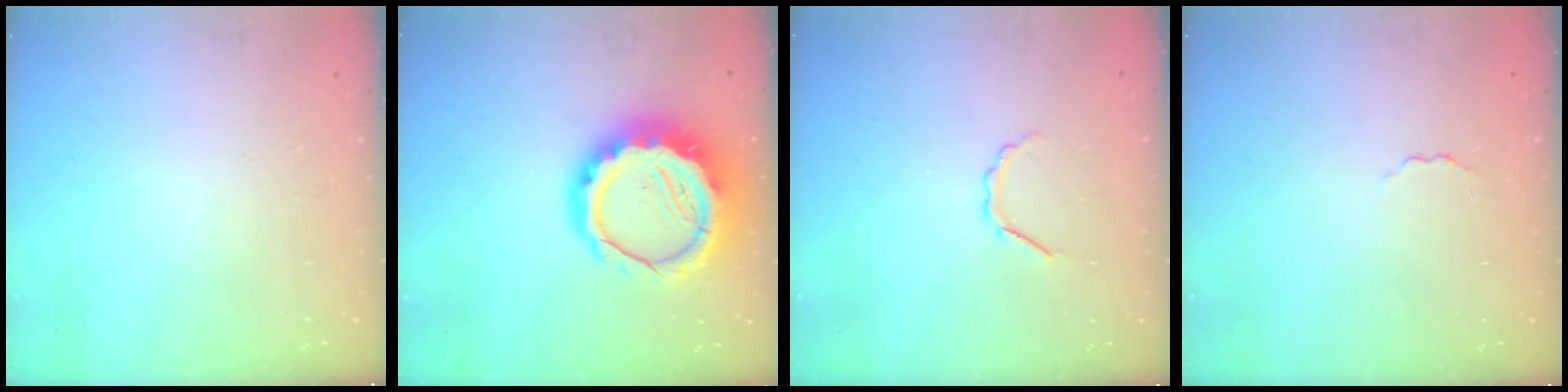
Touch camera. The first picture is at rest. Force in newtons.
{"total": 16.1, "press": 15.6, "slide": 3.7}
{"total": 2.8, "press": 2.7, "slide": 0.8}
{"total": 2.0, "press": 1.9, "slide": 0.6}